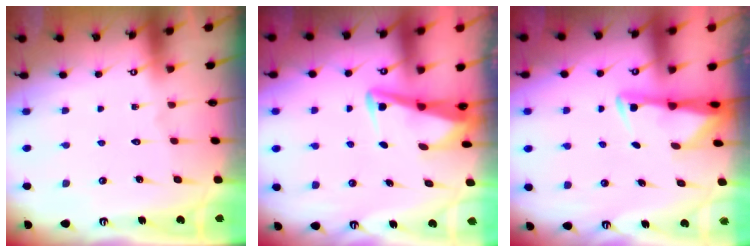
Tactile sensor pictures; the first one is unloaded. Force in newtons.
{"total": 3.8, "press": 3.8, "slide": 0.4}
{"total": 3.0, "press": 3.0, "slide": 0.6}